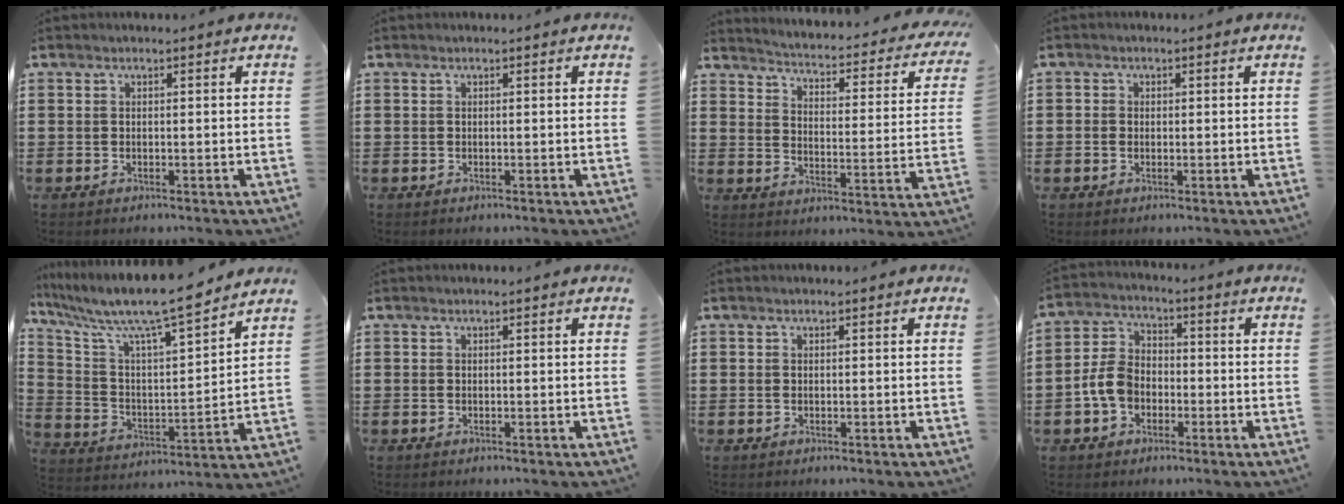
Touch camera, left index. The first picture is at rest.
{"total": 0.0}
{"total": 2.4, "force": [2.3, -0.1, 0.8], "torque": [-0.035, -0.029, 0.027]}
{"total": 0.8, "force": [-0.2, 0.8, 0.2], "torque": [-0.005, 0.005, -0.004]}
{"total": 10.1, "force": [8.5, 0.8, 5.3], "torque": [-0.137, -0.059, 0.139]}
{"total": 0.0}
{"total": 0.0}
{"total": 6.4, "force": [-2.1, 4.7, 3.8], "torque": [-0.105, 0.005, -0.048]}